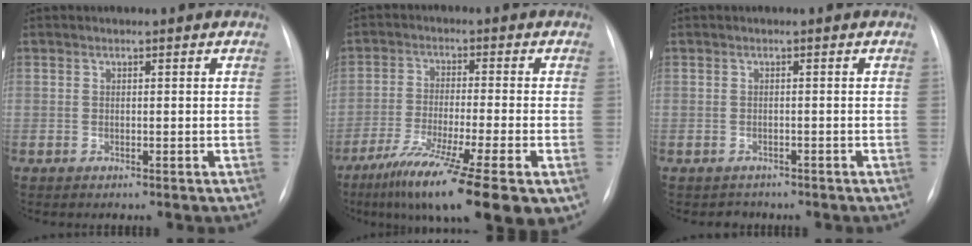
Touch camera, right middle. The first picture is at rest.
{"total": 16.3, "force": [-9.2, 2.0, 13.3], "torque": [-0.191, -0.039, -0.150]}
{"total": 1.1, "force": [-0.9, 0.5, -0.2], "torque": [0.001, -0.001, -0.013]}